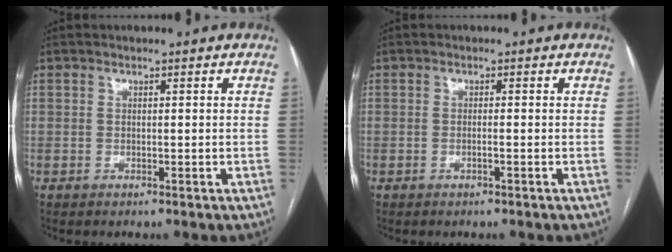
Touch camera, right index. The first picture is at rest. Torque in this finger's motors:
{"motor_torque": [-0.40, 0.26, 0.00, -0.01]}